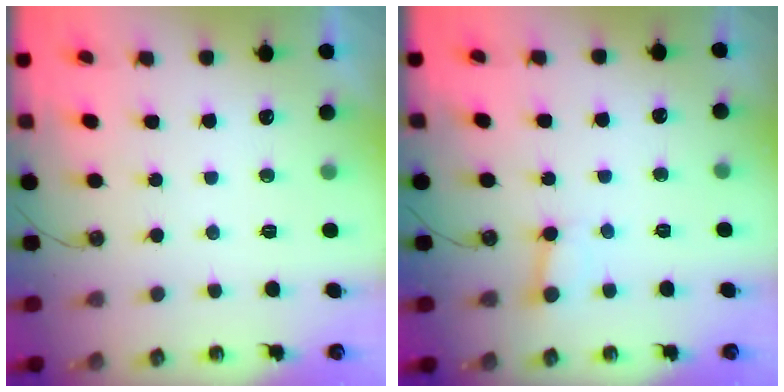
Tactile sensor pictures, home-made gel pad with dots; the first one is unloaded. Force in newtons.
{"total": 3.7, "press": 3.6, "slide": 0.4}